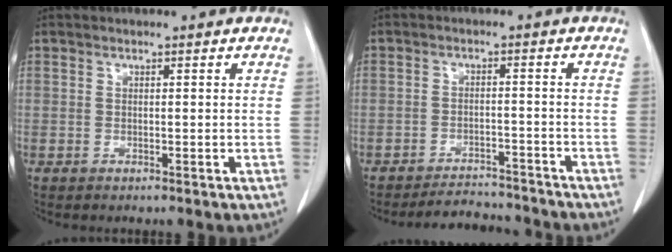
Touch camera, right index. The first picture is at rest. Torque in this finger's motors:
{"motor_torque": [-1.79, -0.35, -0.57, -0.20]}